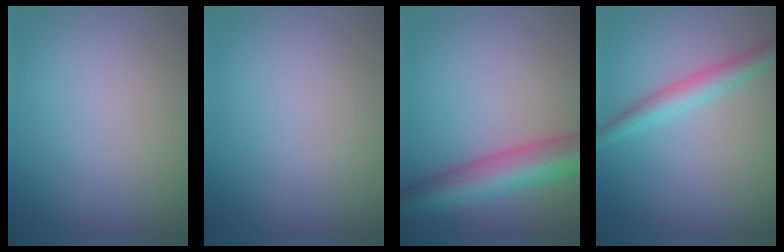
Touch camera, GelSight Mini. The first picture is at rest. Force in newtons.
{"total": 0.0}
{"total": 6.7, "press": 6.7, "slide": 0.1}
{"total": 2.7, "press": 2.7, "slide": 0.2}